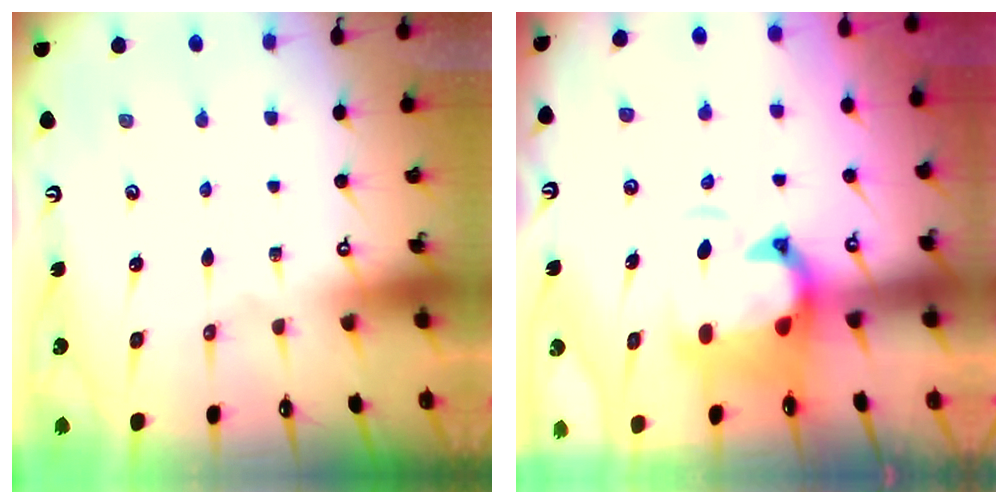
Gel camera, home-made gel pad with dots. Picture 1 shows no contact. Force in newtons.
{"total": 3.1, "press": 2.8, "slide": 1.3}